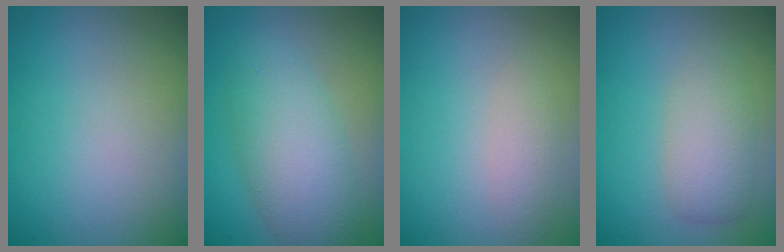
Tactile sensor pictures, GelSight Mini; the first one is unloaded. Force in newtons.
{"total": 5.5, "press": 5.5, "slide": 0.4}
{"total": 1.4, "press": 1.4, "slide": 0.1}
{"total": 3.0, "press": 3.0, "slide": 0.3}